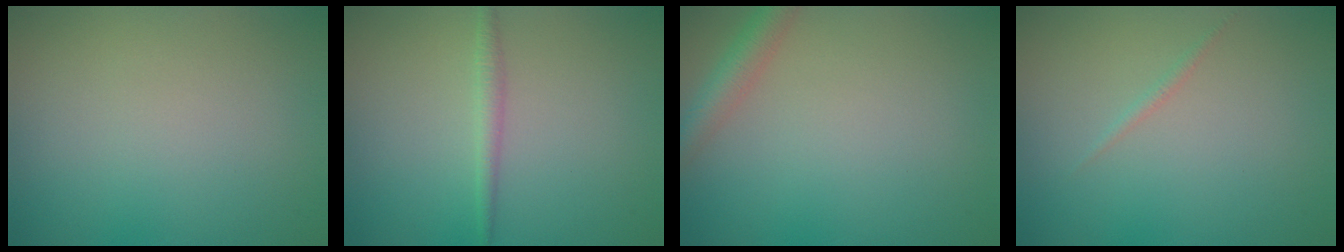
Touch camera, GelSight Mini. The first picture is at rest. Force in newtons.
{"total": 1.3, "press": 1.3, "slide": 0.1}
{"total": 2.8, "press": 2.8, "slide": 0.1}
{"total": 0.6, "press": 0.6, "slide": 0.0}